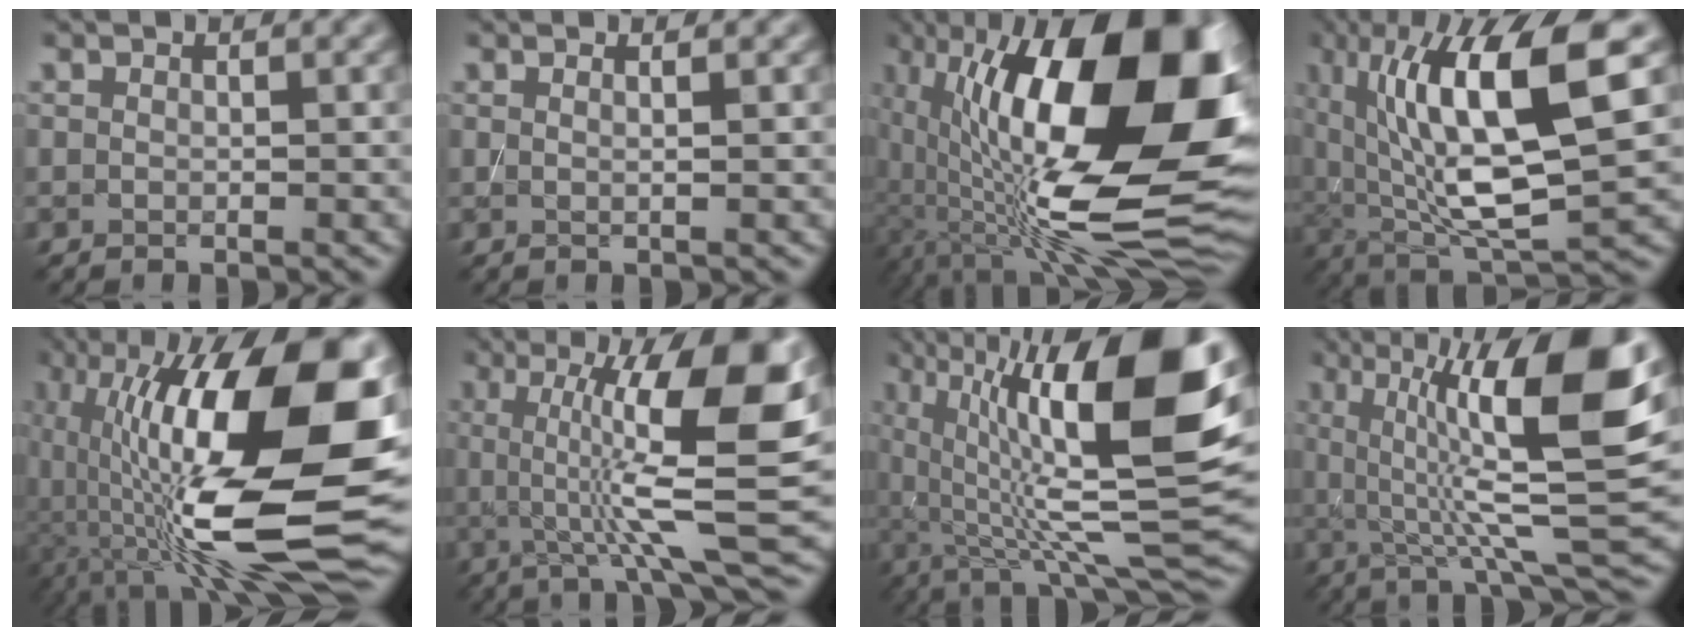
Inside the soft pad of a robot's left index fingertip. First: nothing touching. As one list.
[{"total": 1.3, "force": [0.5, 0.6, 1.1], "torque": [-0.010, 0.000, -0.005]}, {"total": 20.2, "force": [2.1, 8.6, 18.2], "torque": [-0.301, 0.006, 0.039]}, {"total": 13.6, "force": [3.7, 4.0, 12.4], "torque": [-0.211, 0.000, 0.071]}, {"total": 18.6, "force": [-1.0, 6.8, 17.3], "torque": [-0.291, 0.019, -0.033]}, {"total": 12.2, "force": [1.6, 2.7, 11.8], "torque": [-0.180, 0.001, 0.029]}, {"total": 16.5, "force": [3.9, 4.4, 15.5], "torque": [-0.253, 0.000, 0.065]}, {"total": 13.8, "force": [3.1, 3.2, 13.1], "torque": [-0.210, 0.012, 0.052]}]